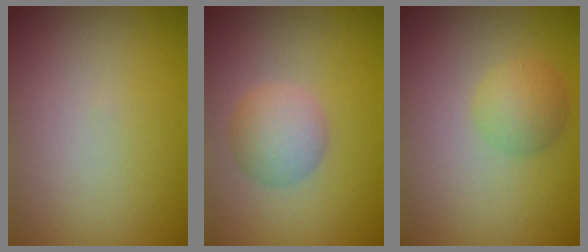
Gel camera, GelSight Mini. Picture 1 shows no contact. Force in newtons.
{"total": 3.0, "press": 3.0, "slide": 0.0}
{"total": 2.3, "press": 2.3, "slide": 0.1}